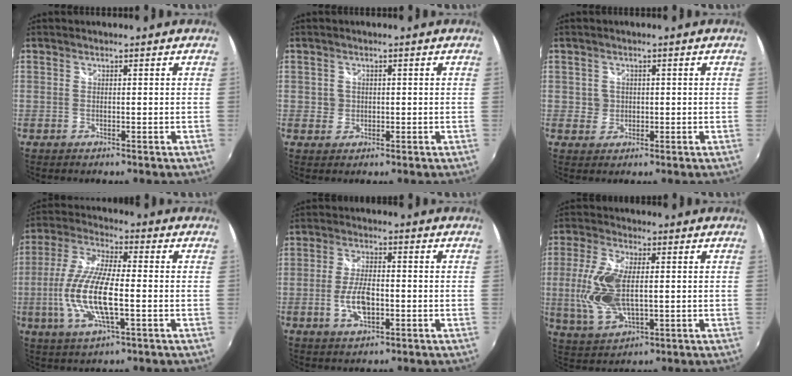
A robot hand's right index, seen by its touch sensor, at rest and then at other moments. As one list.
[{"total": 2.3, "force": [0.1, 2.2, 0.4], "torque": [-0.003, 0.001, -0.001]}, {"total": 2.6, "force": [0.2, 2.6, 0.4], "torque": [-0.003, 0.003, 0.001]}, {"total": 14.6, "force": [-2.7, 4.4, 13.7], "torque": [-0.282, -0.006, -0.055]}, {"total": 7.1, "force": [-1.8, 3.2, 6.1], "torque": [-0.124, -0.003, -0.032]}, {"total": 13.0, "force": [0.0, 6.3, 11.4], "torque": [-0.242, -0.003, 0.006]}]